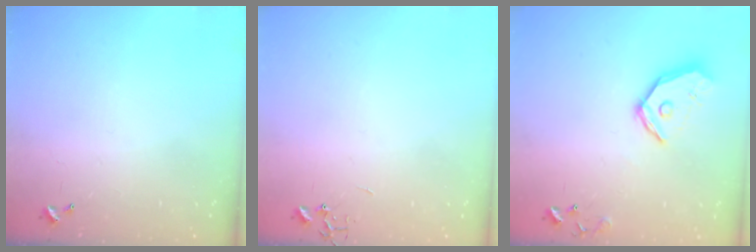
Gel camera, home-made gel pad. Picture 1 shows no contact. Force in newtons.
{"total": 0.0}
{"total": 14.1, "press": 13.9, "slide": 2.0}